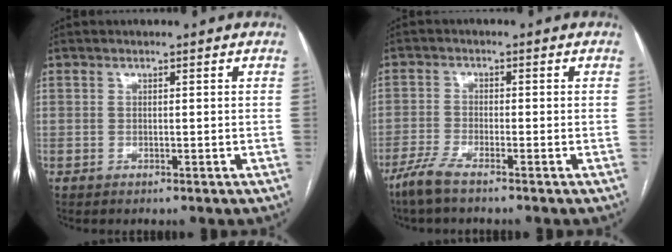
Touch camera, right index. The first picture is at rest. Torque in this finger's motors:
{"motor_torque": [0.21, -0.14, 0.09, 0.02]}